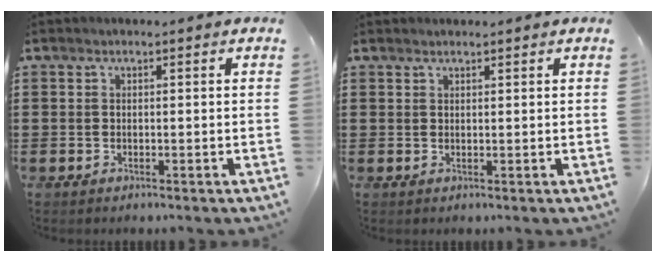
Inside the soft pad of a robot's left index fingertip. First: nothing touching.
{"total": 0.8, "force": [0.8, 0.1, 0.1], "torque": [-0.004, 0.000, 0.016]}